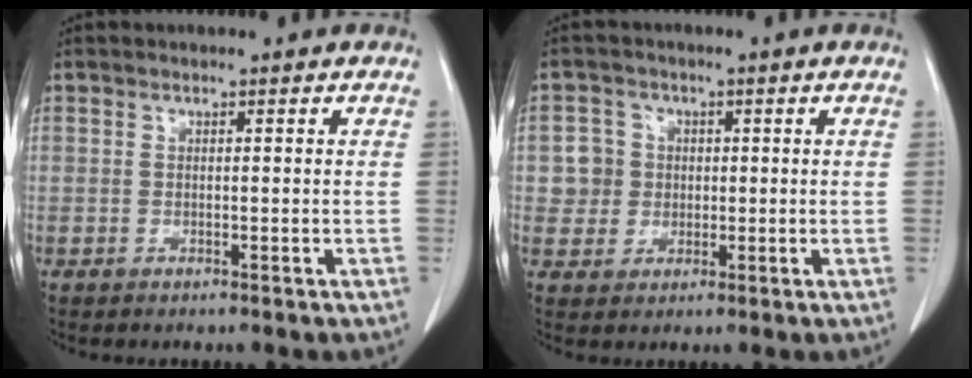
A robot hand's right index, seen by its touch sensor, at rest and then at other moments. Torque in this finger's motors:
{"motor_torque": [0.14, 0.22, 0.09, 0.02]}